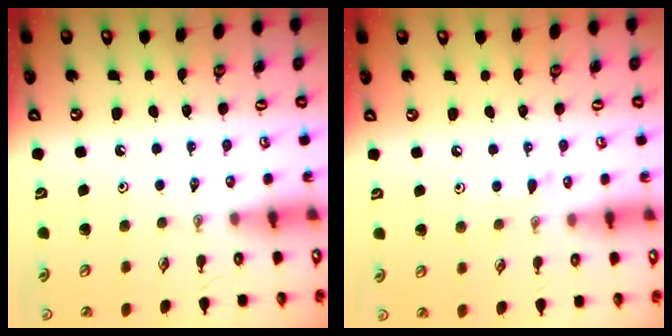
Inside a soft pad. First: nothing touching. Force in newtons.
{"total": 6.4, "press": 6.3, "slide": 0.7}